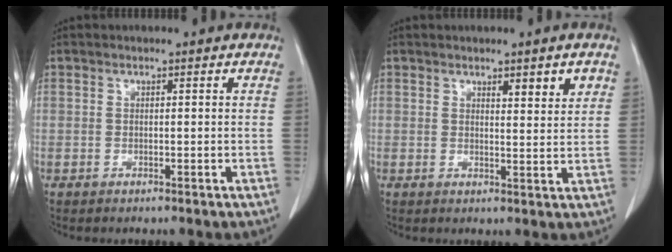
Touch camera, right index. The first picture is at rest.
{"total": 3.6, "force": [2.2, 0.6, 2.8], "torque": [-0.040, -0.006, 0.032]}